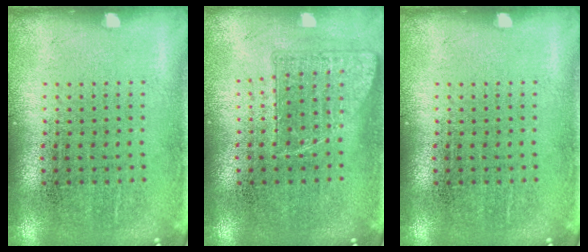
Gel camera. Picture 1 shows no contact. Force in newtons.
{"total": 0.8, "press": 0.8, "slide": 0.2}
{"total": 0.0}